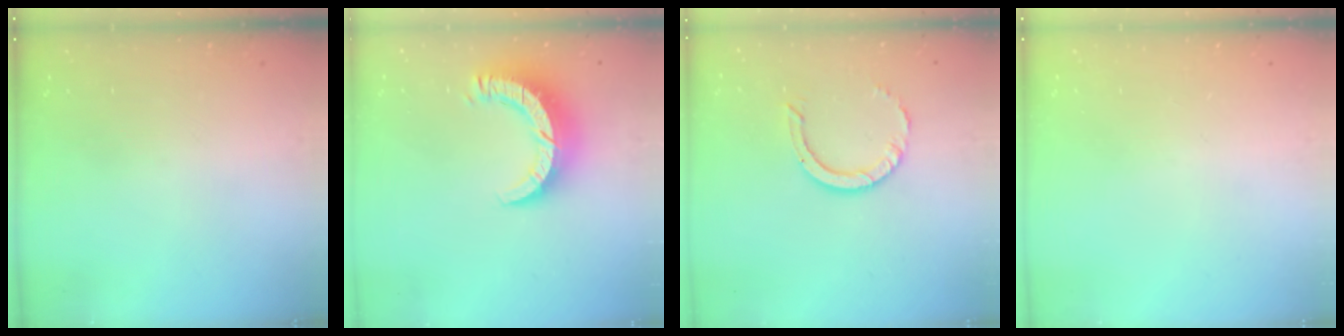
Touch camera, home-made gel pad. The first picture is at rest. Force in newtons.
{"total": 10.3, "press": 10.2, "slide": 1.0}
{"total": 7.2, "press": 7.2, "slide": 0.5}
{"total": 0.0}